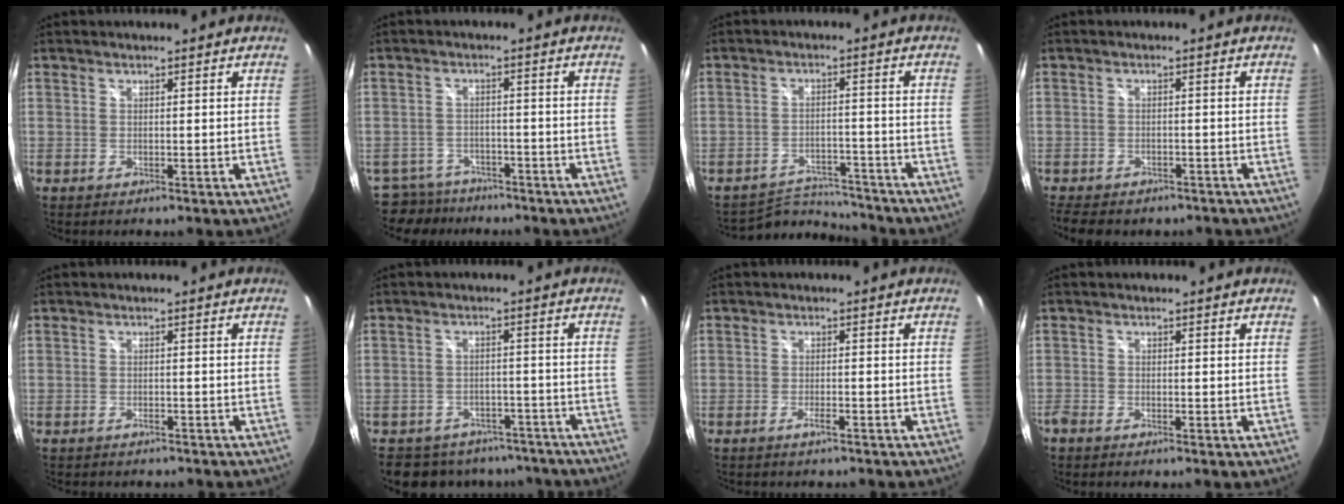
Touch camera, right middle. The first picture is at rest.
{"total": 8.6, "force": [-7.3, 4.2, 1.4], "torque": [-0.052, 0.002, -0.115]}
{"total": 8.5, "force": [-8.4, 1.2, 0.3], "torque": [-0.024, 0.011, -0.128]}
{"total": 8.9, "force": [-7.1, 3.8, 3.7], "torque": [-0.088, -0.020, -0.101]}
{"total": 3.2, "force": [-2.8, 1.0, 1.0], "torque": [-0.029, -0.009, -0.041]}
{"total": 15.0, "force": [-12.5, 7.2, 4.2], "torque": [-0.098, 0.019, -0.157]}
{"total": 2.0, "force": [-1.7, 0.3, 1.0], "torque": [-0.026, 0.002, -0.030]}
{"total": 1.5, "force": [-1.3, 0.4, 0.4], "torque": [-0.014, -0.004, -0.029]}